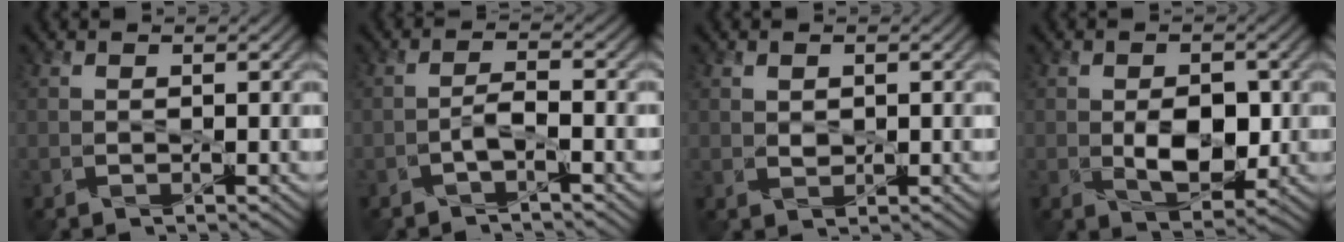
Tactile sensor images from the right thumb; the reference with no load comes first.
{"total": 1.8, "force": [-1.3, -0.3, 1.2], "torque": [-0.022, 0.012, -0.026]}
{"total": 0.9, "force": [0.5, 0.5, 0.6], "torque": [-0.022, 0.000, 0.008]}
{"total": 5.9, "force": [-0.8, 3.3, 4.8], "torque": [-0.075, -0.008, -0.009]}